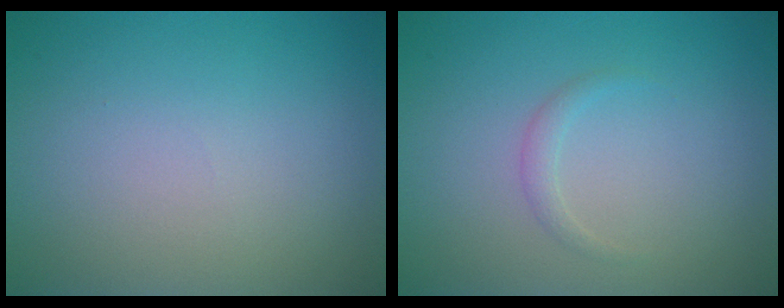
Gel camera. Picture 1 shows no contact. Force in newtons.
{"total": 0.8, "press": 0.8, "slide": 0.0}